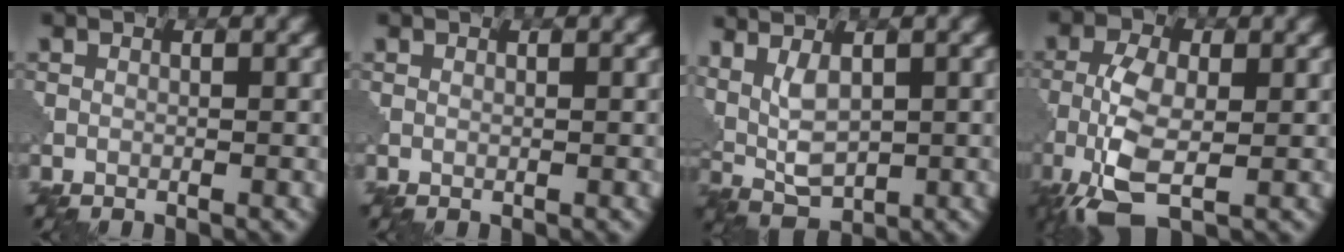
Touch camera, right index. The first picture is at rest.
{"total": 0.0}
{"total": 4.0, "force": [1.3, 1.7, 3.4], "torque": [-0.074, -0.005, 0.030]}
{"total": 6.8, "force": [-2.2, 3.2, 5.6], "torque": [-0.135, -0.006, -0.052]}